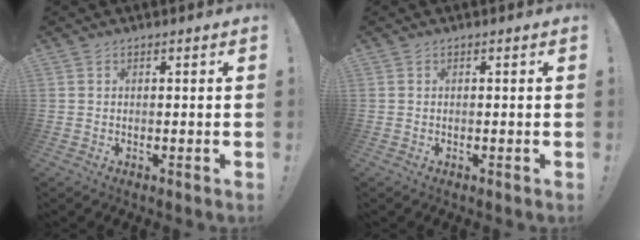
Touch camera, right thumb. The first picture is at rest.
{"total": 0.0}